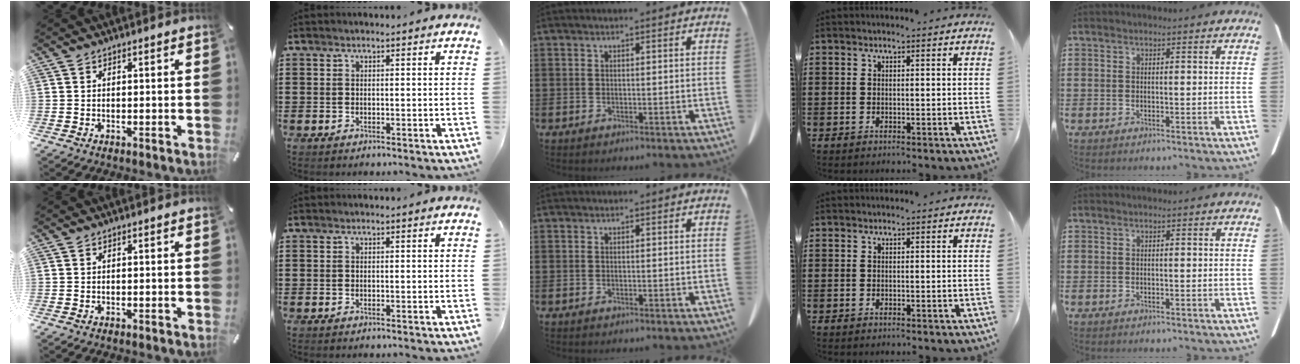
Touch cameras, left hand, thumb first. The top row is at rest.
{}